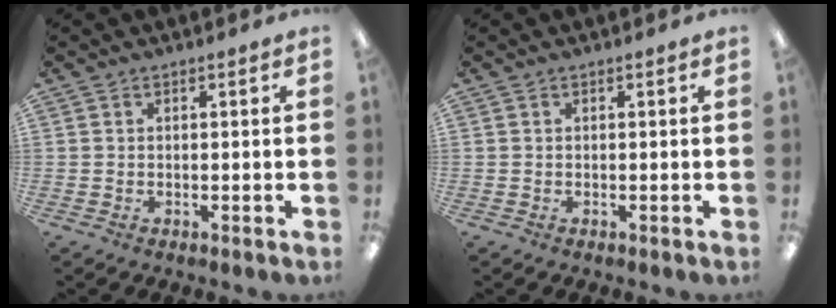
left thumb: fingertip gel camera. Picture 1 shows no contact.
{"total": 0.0}